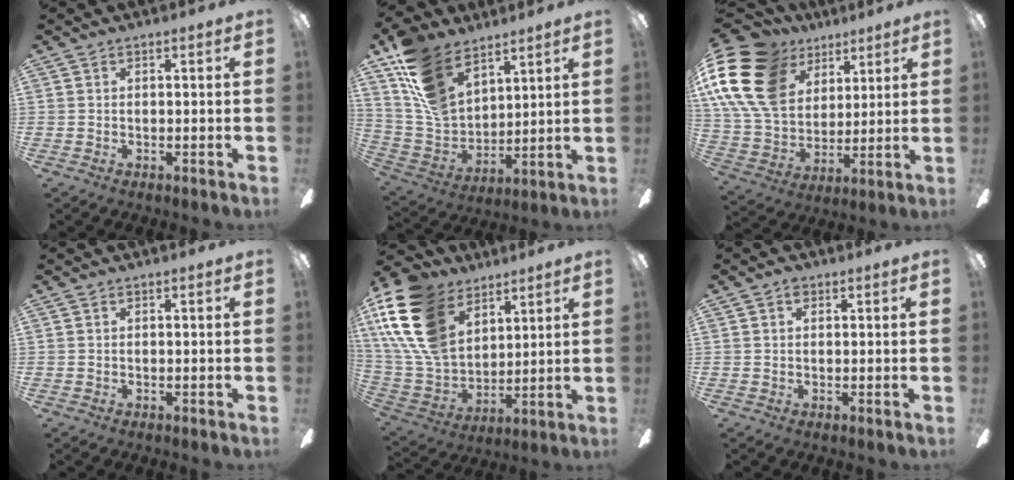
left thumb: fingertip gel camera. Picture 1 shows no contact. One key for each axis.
{"total": 16.4, "fx": 11.0, "fy": 9.6, "fz": 7.3, "tx": -0.167, "ty": -0.050, "tz": 0.214}
{"total": 22.0, "fx": 9.9, "fy": 15.5, "fz": 12.2, "tx": -0.276, "ty": -0.039, "tz": 0.181}
{"total": 0.0}
{"total": 21.2, "fx": 10.7, "fy": 13.6, "fz": 12.2, "tx": -0.291, "ty": -0.043, "tz": 0.199}
{"total": 1.3, "fx": 0.5, "fy": 0.9, "fz": 0.9, "tx": -0.011, "ty": 0.001, "tz": 0.006}